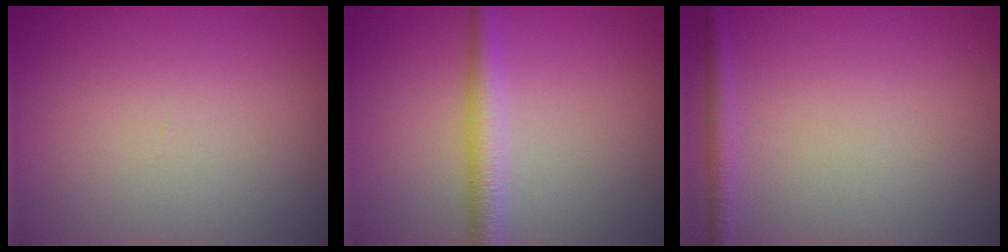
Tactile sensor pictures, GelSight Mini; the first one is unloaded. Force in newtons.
{"total": 2.7, "press": 2.7, "slide": 0.0}
{"total": 1.4, "press": 1.4, "slide": 0.1}